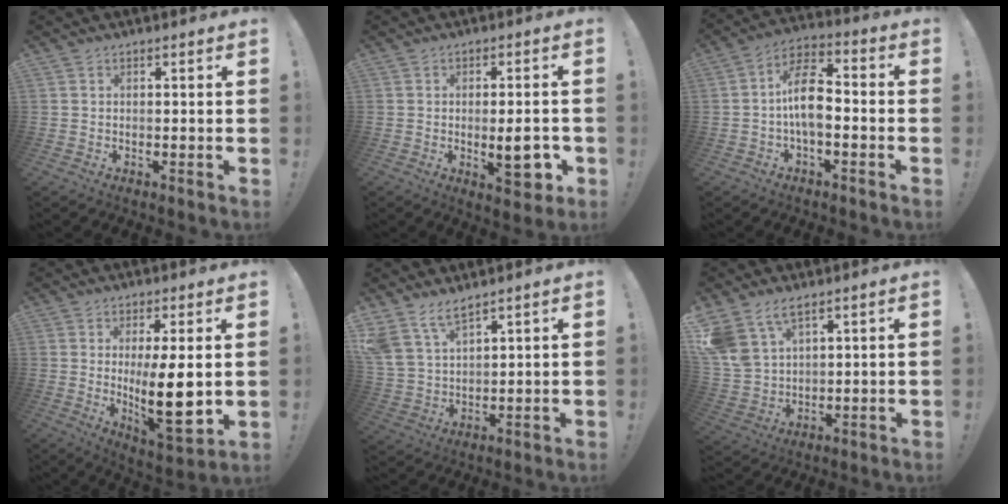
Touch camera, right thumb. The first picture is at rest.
{"total": 9.3, "force": [-1.8, 3.3, 8.5], "torque": [-0.090, -0.006, -0.025]}
{"total": 11.3, "force": [-1.1, 5.9, 9.5], "torque": [-0.163, 0.015, -0.017]}
{"total": 14.0, "force": [0.5, 4.4, 13.3], "torque": [-0.198, -0.023, 0.013]}
{"total": 8.4, "force": [6.9, 3.1, 3.7], "torque": [-0.090, -0.034, 0.140]}
{"total": 10.1, "force": [6.9, 5.6, 4.8], "torque": [-0.118, -0.037, 0.139]}